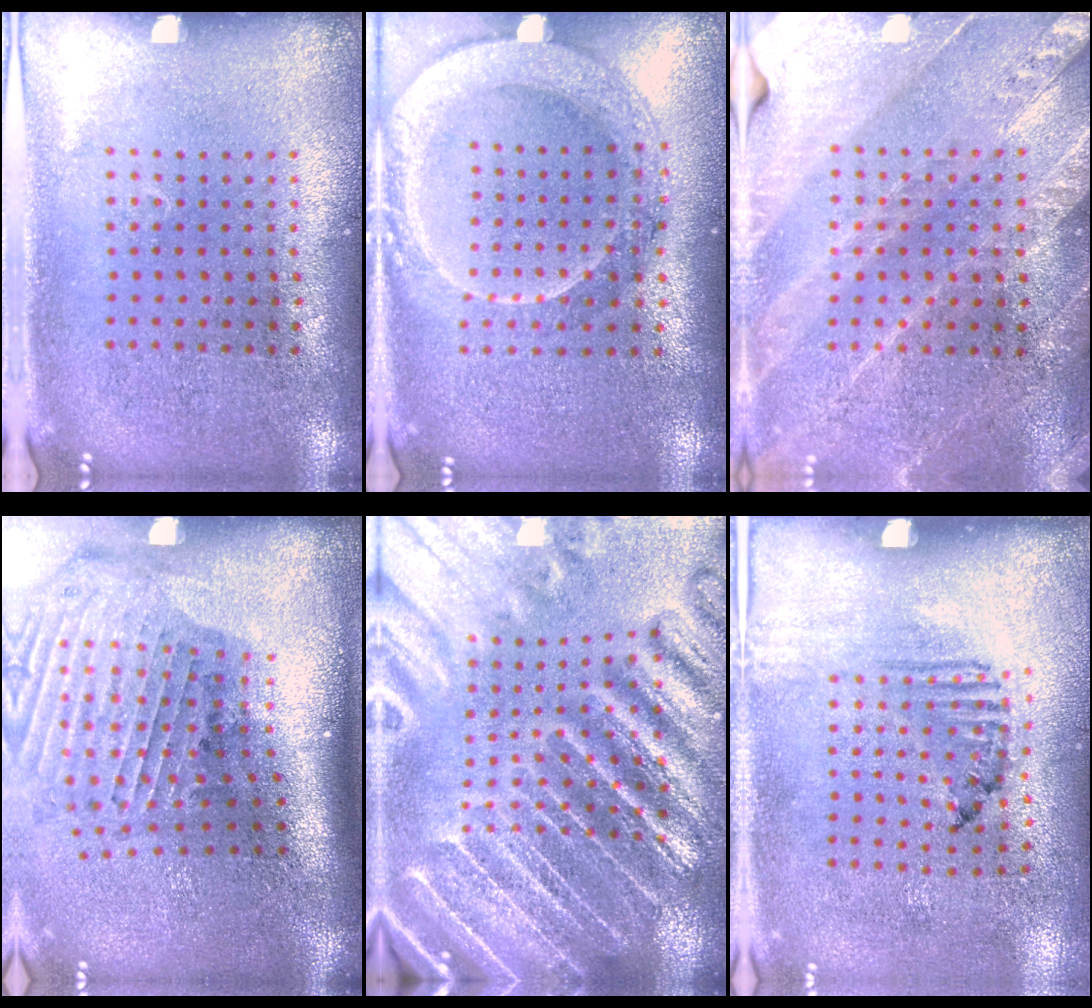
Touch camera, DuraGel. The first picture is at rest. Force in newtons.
{"total": 2.0, "press": 1.9, "slide": 0.8}
{"total": 2.9, "press": 2.7, "slide": 0.9}
{"total": 2.9, "press": 2.1, "slide": 2.0}
{"total": 4.9, "press": 4.4, "slide": 2.2}
{"total": 1.8, "press": 1.0, "slide": 1.5}